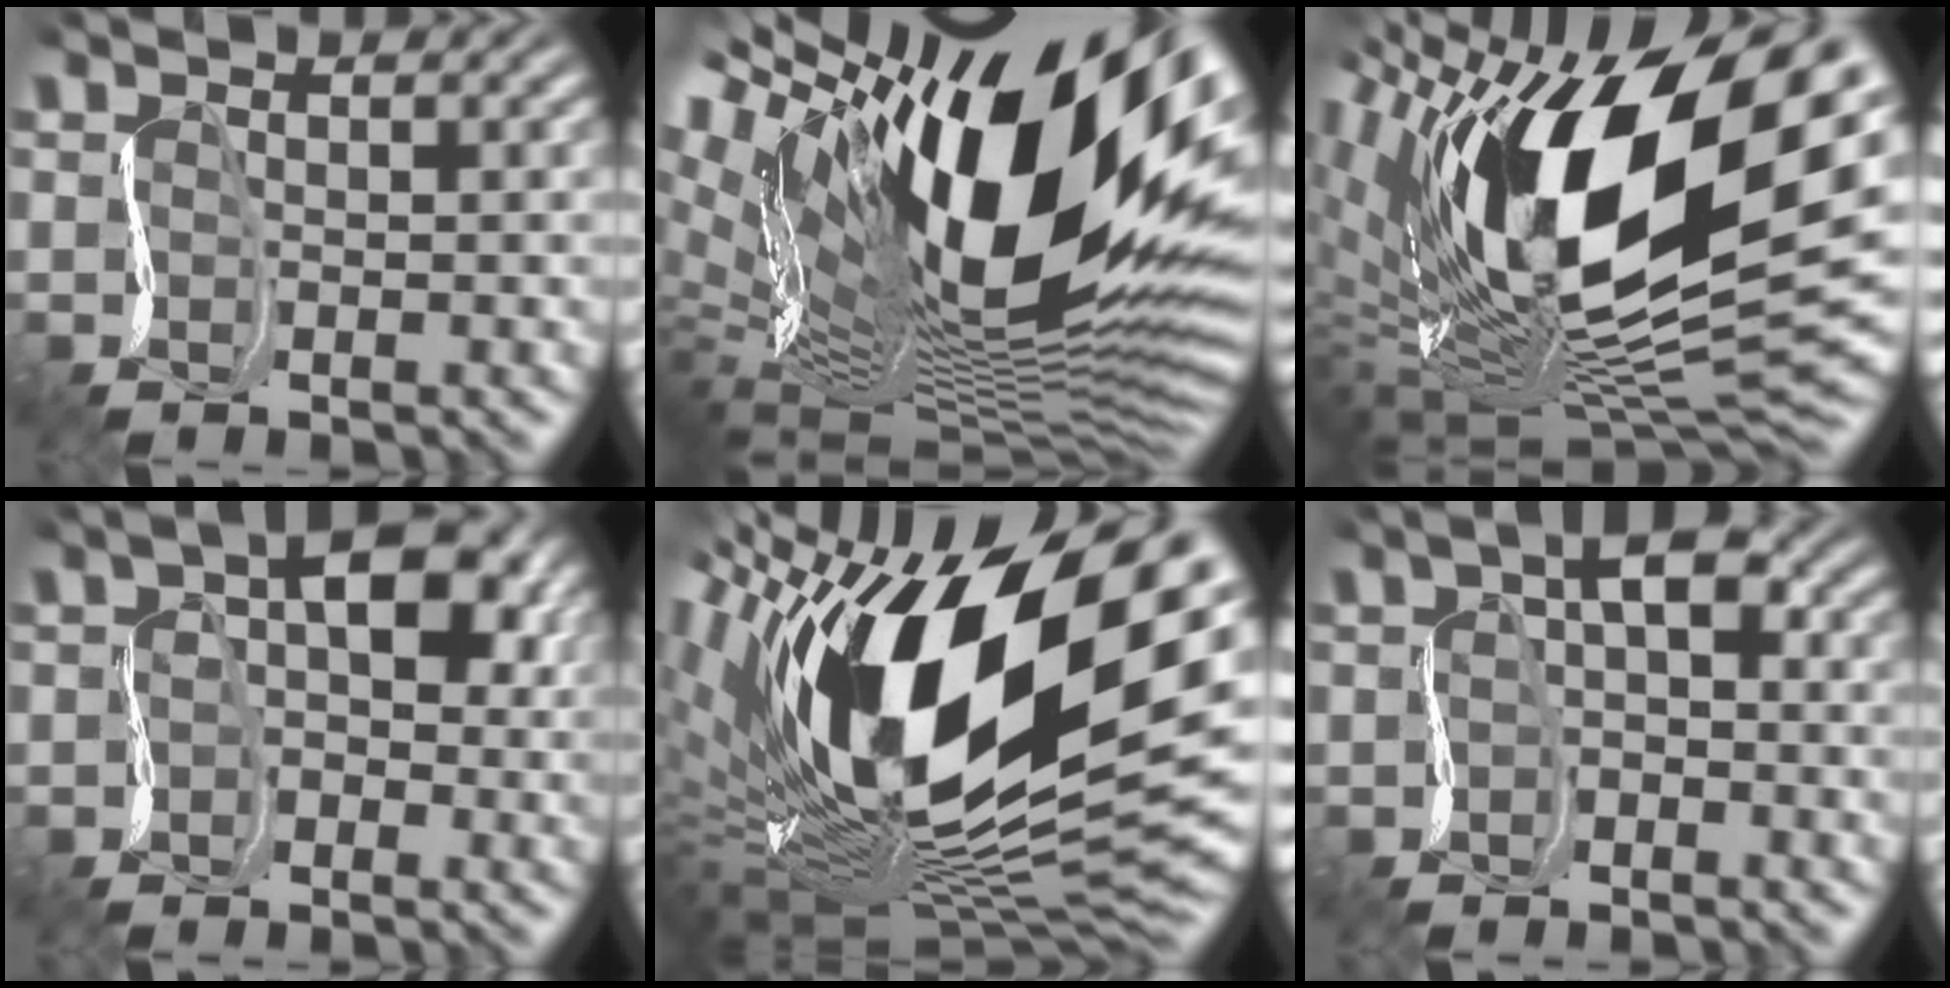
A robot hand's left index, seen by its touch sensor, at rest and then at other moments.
{"total": 19.4, "force": [7.9, 8.4, 15.6], "torque": [-0.285, 0.035, 0.140]}
{"total": 16.5, "force": [4.6, 8.2, 13.6], "torque": [-0.257, 0.004, 0.084]}
{"total": 5.3, "force": [1.0, 2.7, 4.5], "torque": [-0.064, 0.027, 0.012]}
{"total": 17.6, "force": [4.5, 9.2, 14.3], "torque": [-0.291, -0.002, 0.087]}
{"total": 2.4, "force": [0.4, 0.7, 2.3], "torque": [-0.039, 0.023, 0.004]}